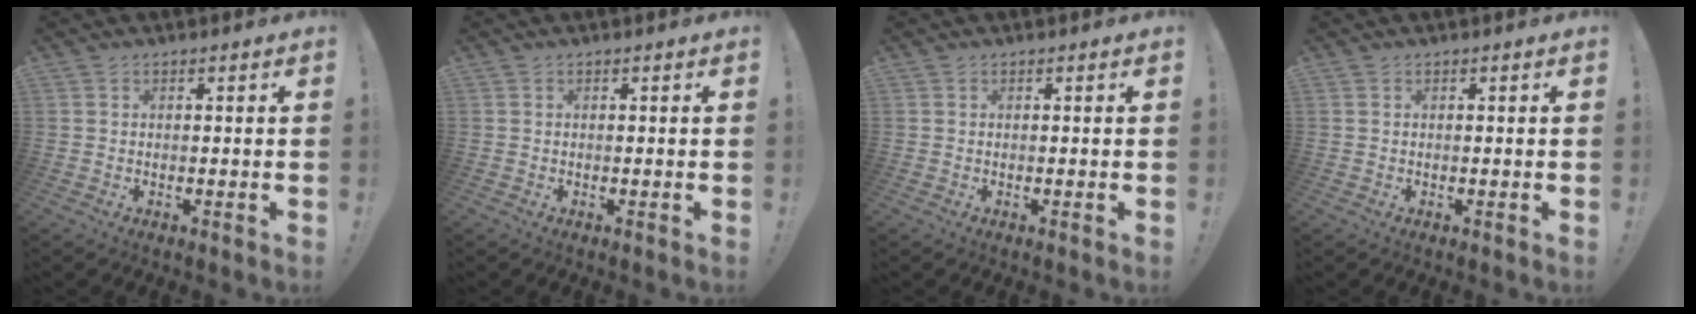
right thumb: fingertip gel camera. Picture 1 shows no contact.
{"total": 0.0}
{"total": 0.0}
{"total": 0.0}